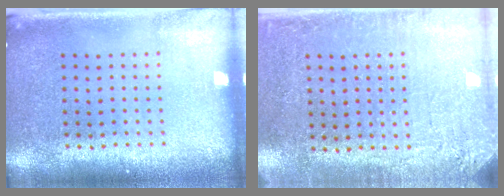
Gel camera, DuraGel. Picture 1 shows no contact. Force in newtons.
{"total": 2.8, "press": 2.5, "slide": 1.1}